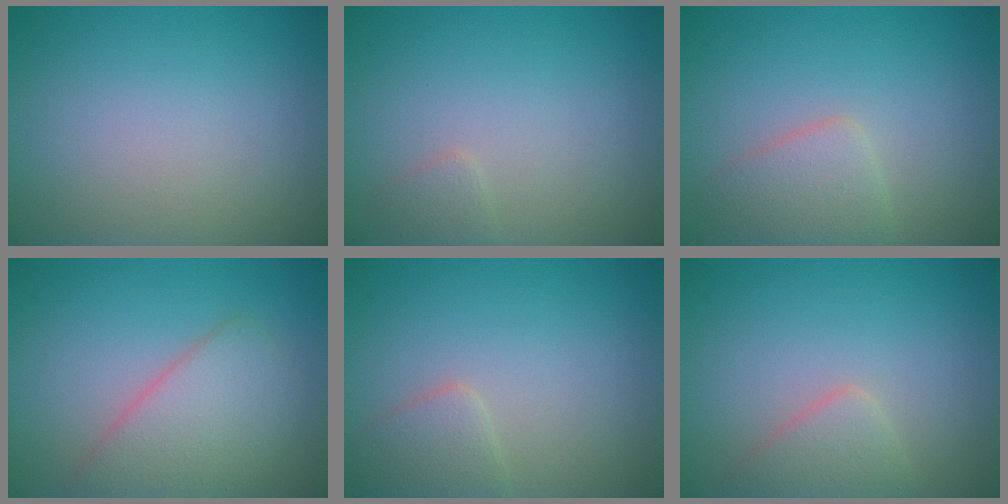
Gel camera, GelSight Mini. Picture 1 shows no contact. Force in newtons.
{"total": 0.9, "press": 0.9, "slide": 0.1}
{"total": 2.8, "press": 2.8, "slide": 0.1}
{"total": 4.6, "press": 4.6, "slide": 0.2}
{"total": 2.1, "press": 2.1, "slide": 0.1}
{"total": 2.4, "press": 2.3, "slide": 0.2}